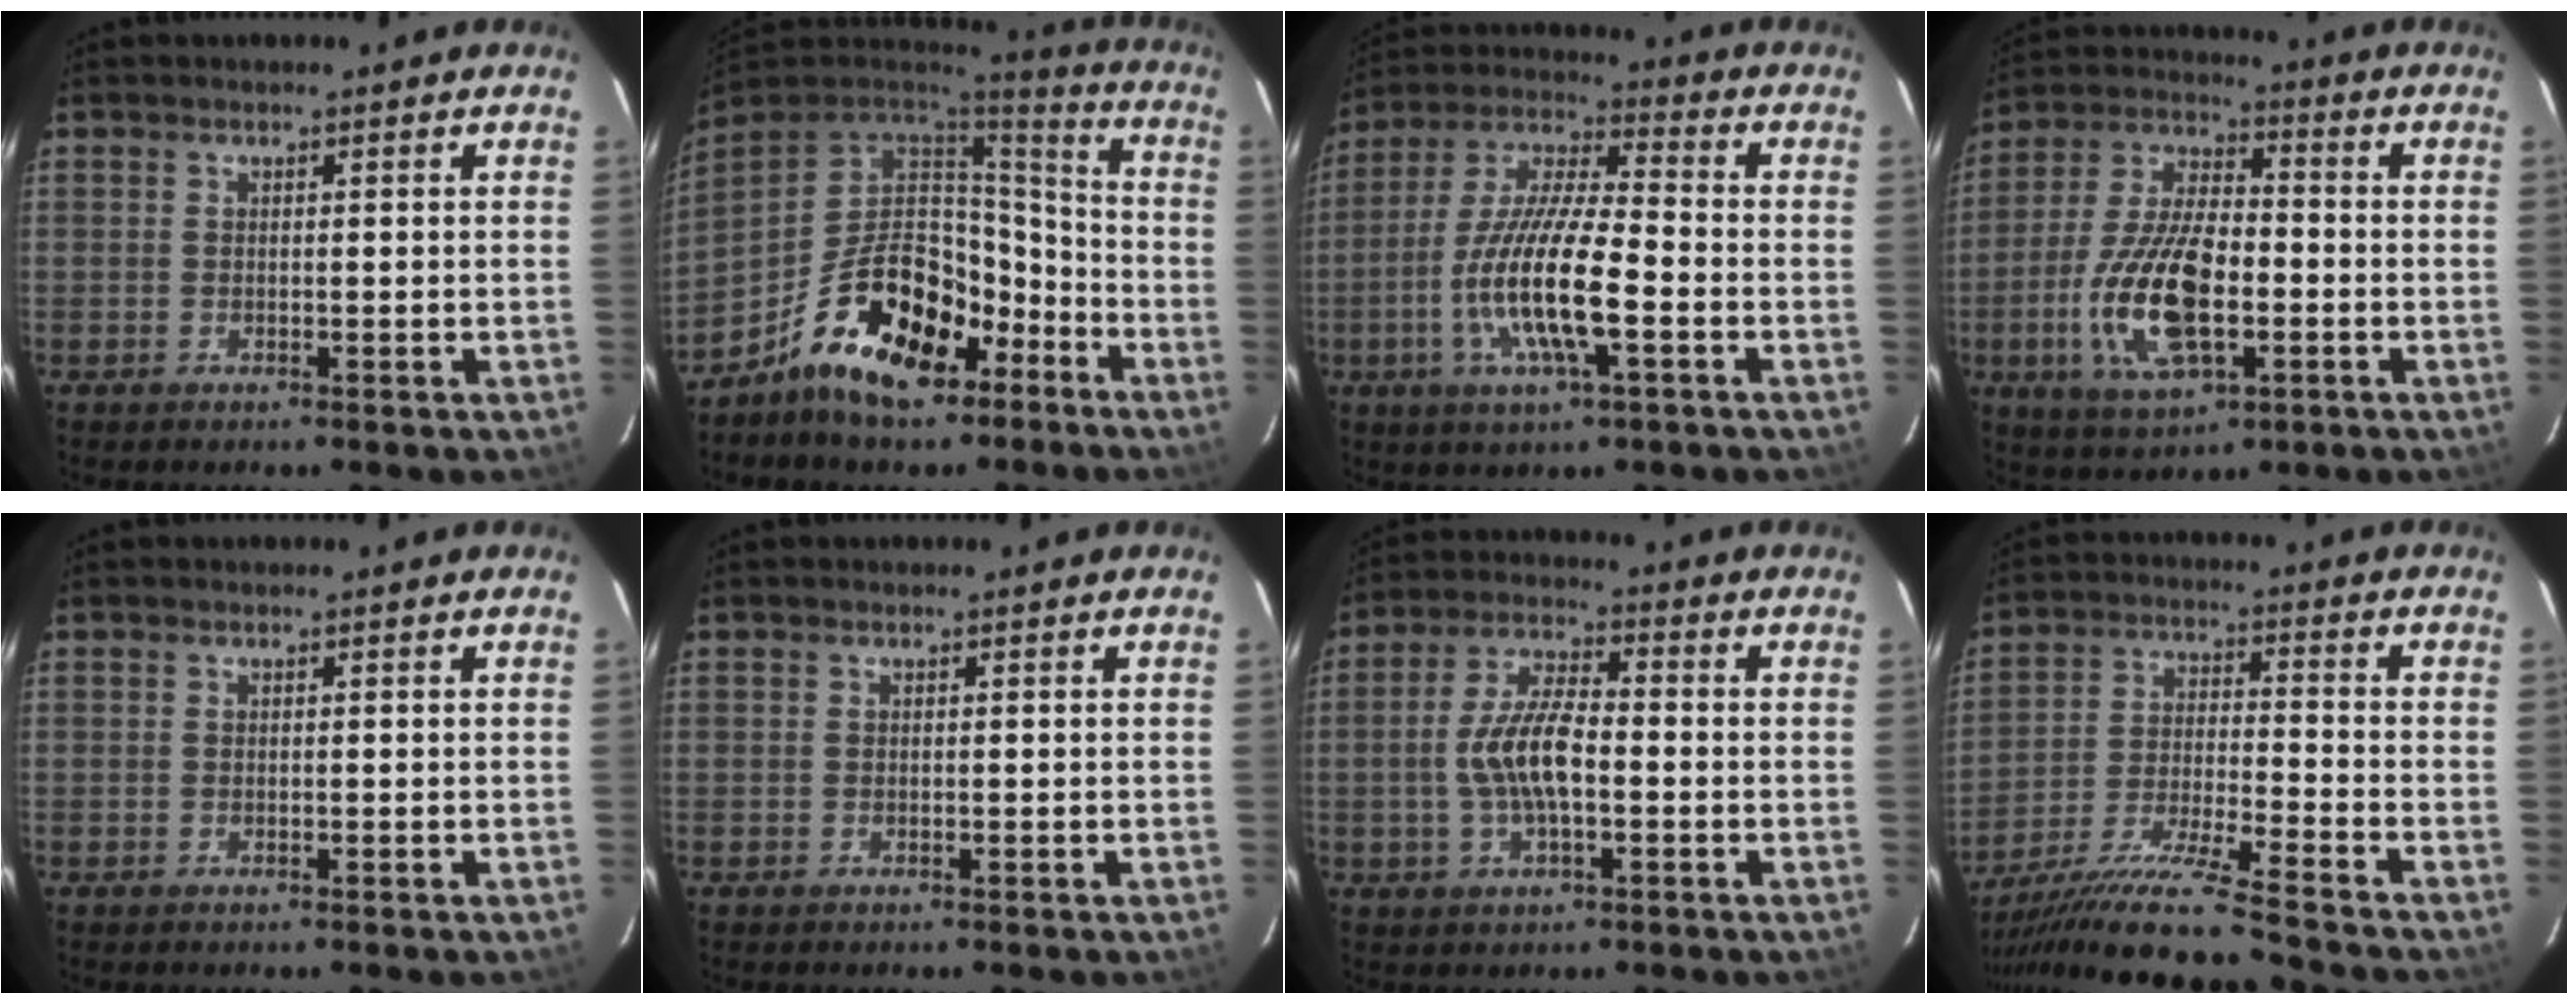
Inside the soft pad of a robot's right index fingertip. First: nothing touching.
{"total": 18.6, "force": [-10.4, 9.8, 11.9], "torque": [-0.225, 0.027, -0.163]}
{"total": 15.2, "force": [-4.6, 3.2, 14.1], "torque": [-0.284, -0.010, -0.091]}
{"total": 16.9, "force": [-4.4, 7.3, 14.6], "torque": [-0.308, -0.007, -0.080]}
{"total": 0.0}
{"total": 0.0}
{"total": 9.2, "force": [-1.6, 3.4, 8.4], "torque": [-0.169, 0.009, -0.030]}
{"total": 16.3, "force": [-13.9, -1.6, 8.4], "torque": [-0.167, -0.034, -0.250]}